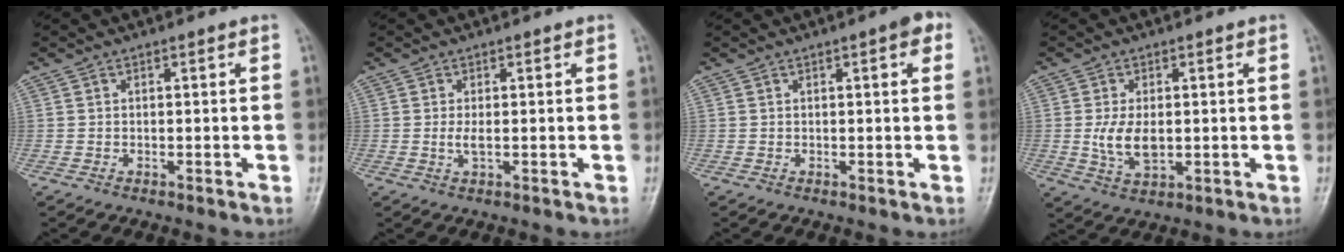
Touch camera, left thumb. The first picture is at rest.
{"total": 1.6, "force": [0.1, 0.6, 1.5], "torque": [-0.030, -0.003, 0.005]}
{"total": 2.9, "force": [1.1, 0.9, 2.5], "torque": [-0.025, 0.004, 0.010]}
{"total": 6.1, "force": [0.0, 3.5, 4.9], "torque": [-0.093, -0.011, 0.007]}